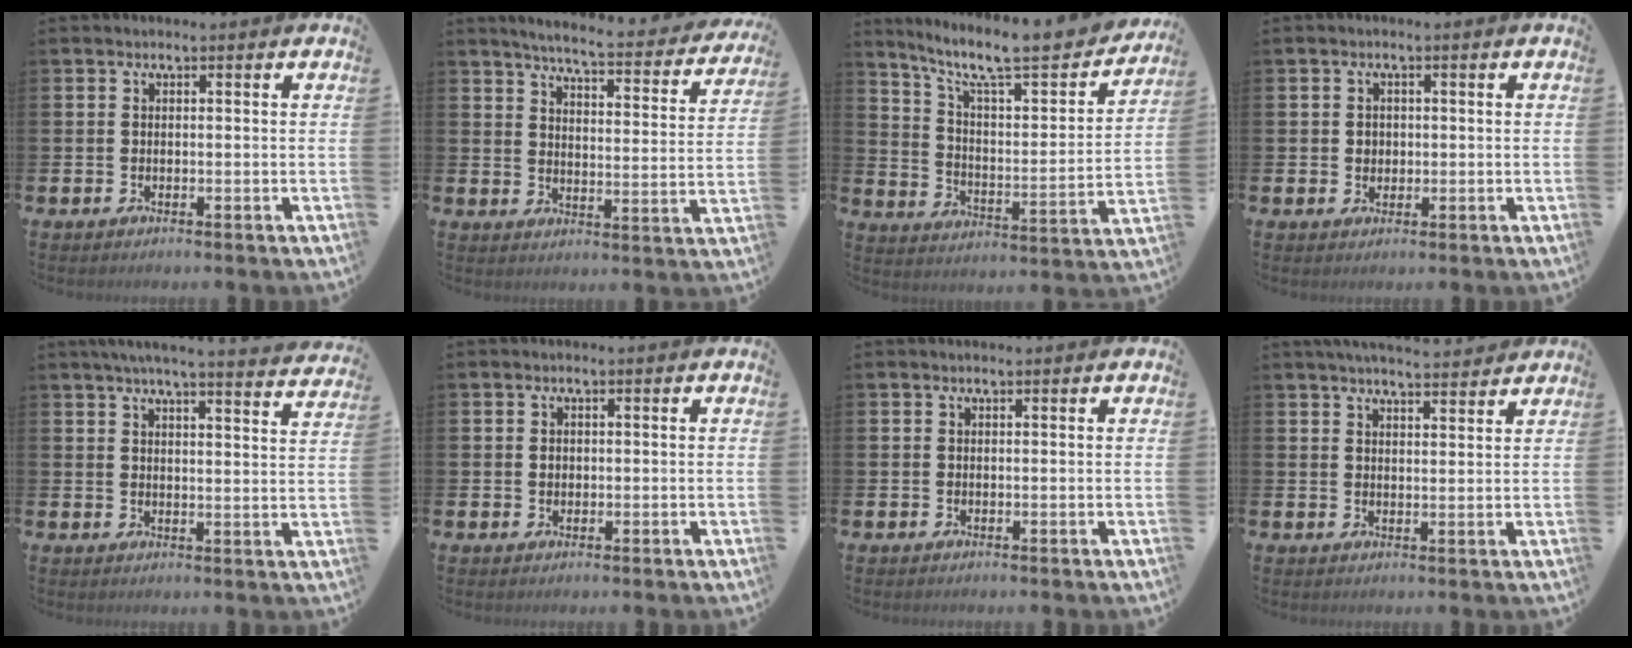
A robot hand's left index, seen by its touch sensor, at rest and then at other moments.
{"total": 5.4, "force": [5.1, 0.1, 1.7], "torque": [-0.050, -0.044, 0.082]}
{"total": 10.0, "force": [8.5, 1.8, 5.0], "torque": [-0.119, -0.064, 0.138]}
{"total": 1.6, "force": [0.4, 1.4, 0.5], "torque": [0.006, 0.003, 0.002]}
{"total": 5.2, "force": [5.0, -0.4, 1.7], "torque": [-0.036, -0.027, 0.084]}
{"total": 1.0, "force": [0.2, 0.9, 0.4], "torque": [0.008, 0.001, -0.001]}
{"total": 0.0}
{"total": 4.4, "force": [4.3, 0.2, 0.9], "torque": [-0.024, -0.017, 0.077]}